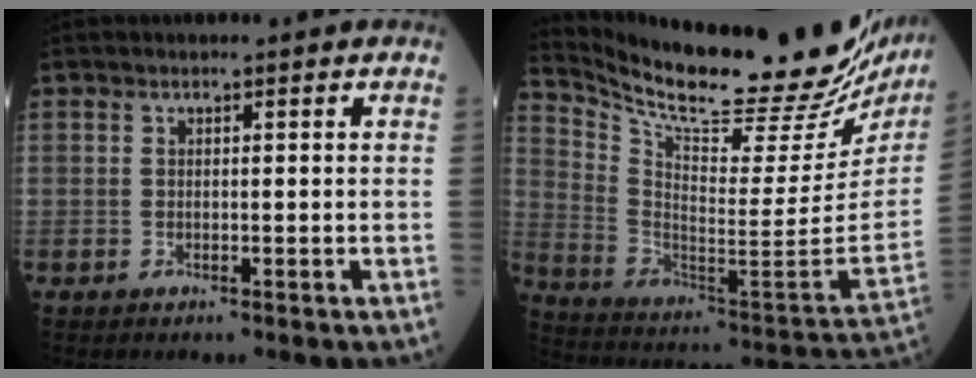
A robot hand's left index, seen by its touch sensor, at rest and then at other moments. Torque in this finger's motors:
{"motor_torque": [-0.18, -0.65, 0.14, 0.02]}